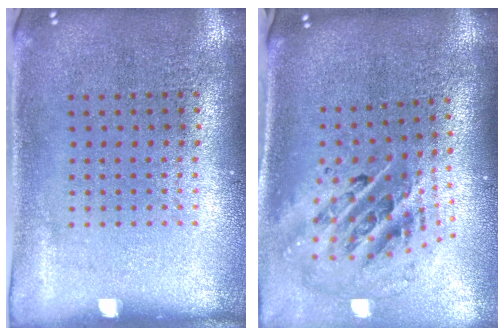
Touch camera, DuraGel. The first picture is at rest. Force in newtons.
{"total": 2.3, "press": 1.6, "slide": 1.7}